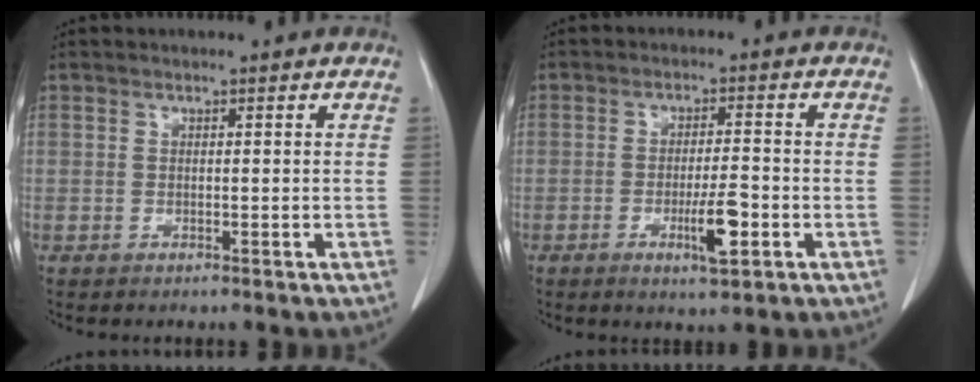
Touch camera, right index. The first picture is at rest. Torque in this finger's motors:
{"motor_torque": [1.03, -0.11, 0.48, 0.08]}